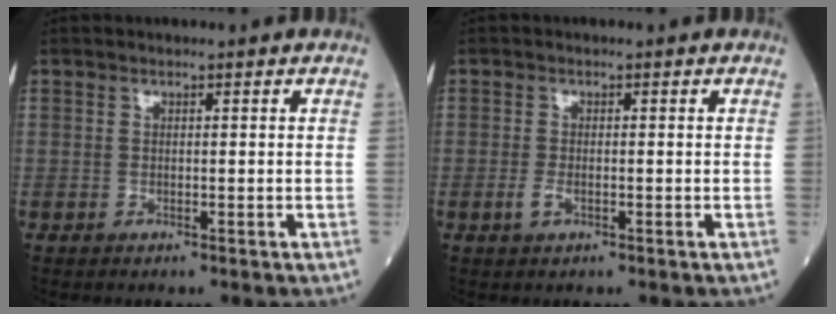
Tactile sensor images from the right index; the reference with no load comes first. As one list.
[{"total": 1.7, "force": [-0.6, 0.7, 1.5], "torque": [-0.031, 0.000, -0.011]}]